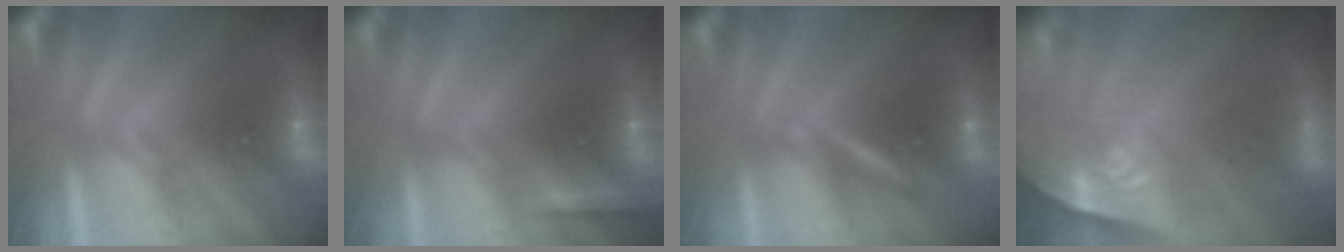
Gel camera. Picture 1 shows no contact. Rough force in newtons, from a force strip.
{"total": 2.3}
{"total": 2.2}
{"total": 7.6}